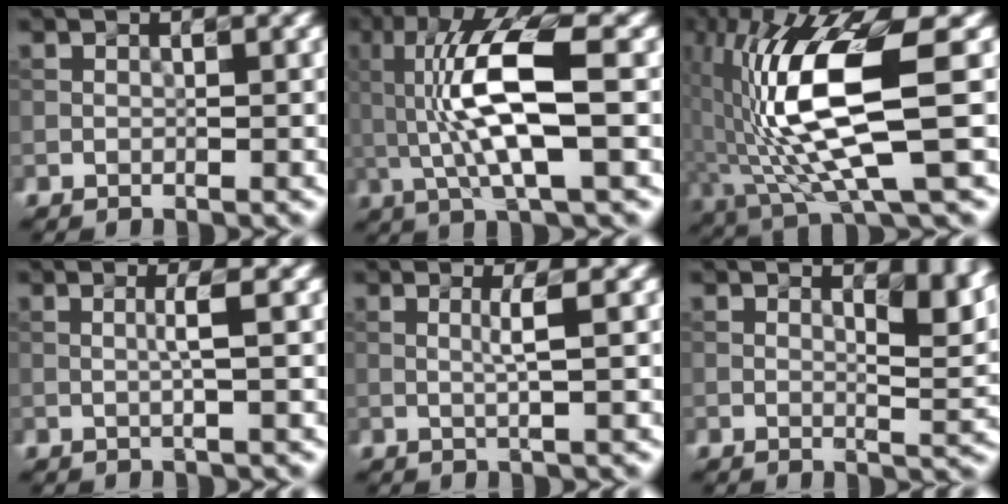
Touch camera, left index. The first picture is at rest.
{"total": 8.7, "force": [0.5, 2.2, 8.4], "torque": [-0.164, 0.003, 0.012]}
{"total": 11.2, "force": [0.2, 2.9, 10.8], "torque": [-0.205, -0.004, 0.012]}
{"total": 1.5, "force": [0.1, 0.1, 1.5], "torque": [-0.028, 0.002, -0.003]}
{"total": 1.8, "force": [0.2, 0.2, 1.7], "torque": [-0.034, 0.003, -0.001]}
{"total": 3.6, "force": [1.7, 1.3, 2.9], "torque": [-0.038, -0.009, 0.026]}